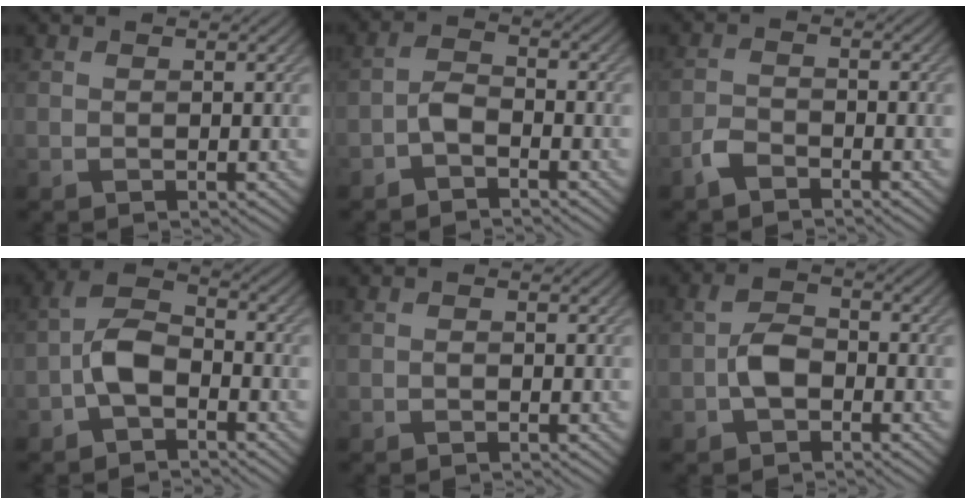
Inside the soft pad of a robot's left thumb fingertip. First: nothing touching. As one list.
[{"total": 2.7, "force": [-1.8, 1.3, 1.7], "torque": [-0.031, 0.009, -0.043]}, {"total": 2.7, "force": [-2.1, 1.1, 1.2], "torque": [-0.026, 0.002, -0.050]}, {"total": 5.5, "force": [-2.5, 3.0, 3.8], "torque": [-0.073, 0.013, -0.061]}, {"total": 0.6, "force": [-0.3, 0.4, 0.4], "torque": [-0.007, 0.000, -0.007]}, {"total": 4.0, "force": [-1.4, 2.6, 2.7], "torque": [-0.058, 0.007, -0.032]}]